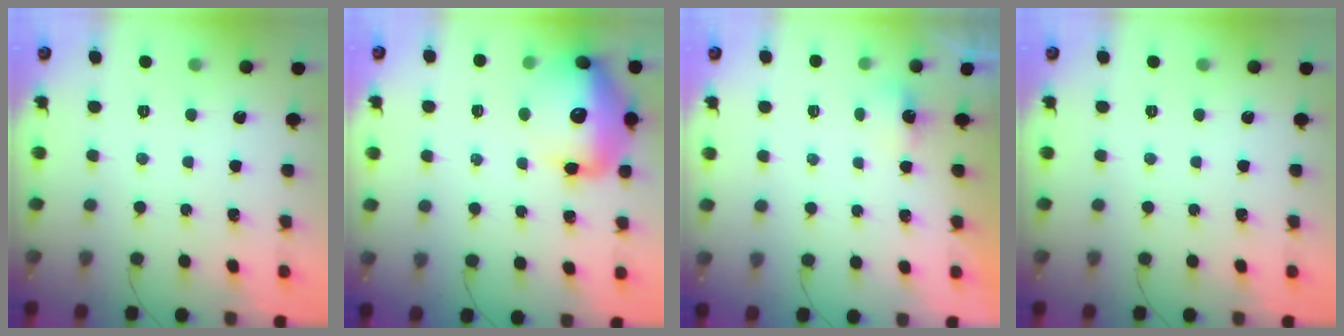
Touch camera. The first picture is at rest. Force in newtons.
{"total": 17.4, "press": 17.1, "slide": 3.3}
{"total": 2.7, "press": 2.6, "slide": 0.6}
{"total": 0.0}